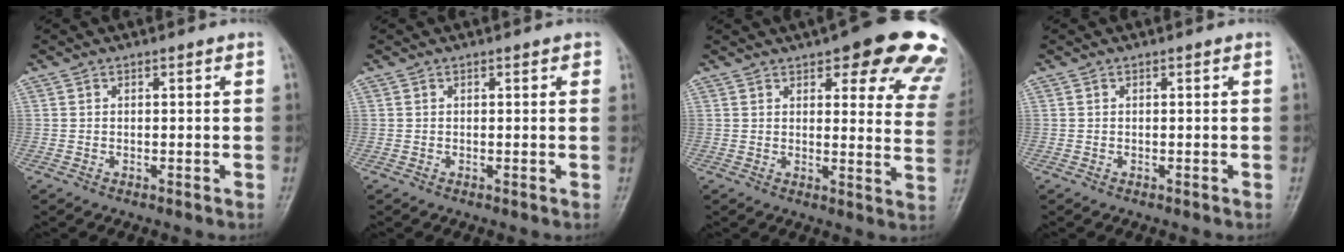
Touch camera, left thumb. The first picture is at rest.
{"total": 1.2, "force": [0.6, 0.5, 0.8], "torque": [-0.006, 0.000, 0.004]}
{"total": 19.7, "force": [12.7, 6.3, 13.7], "torque": [-0.120, -0.044, 0.134]}
{"total": 0.0}